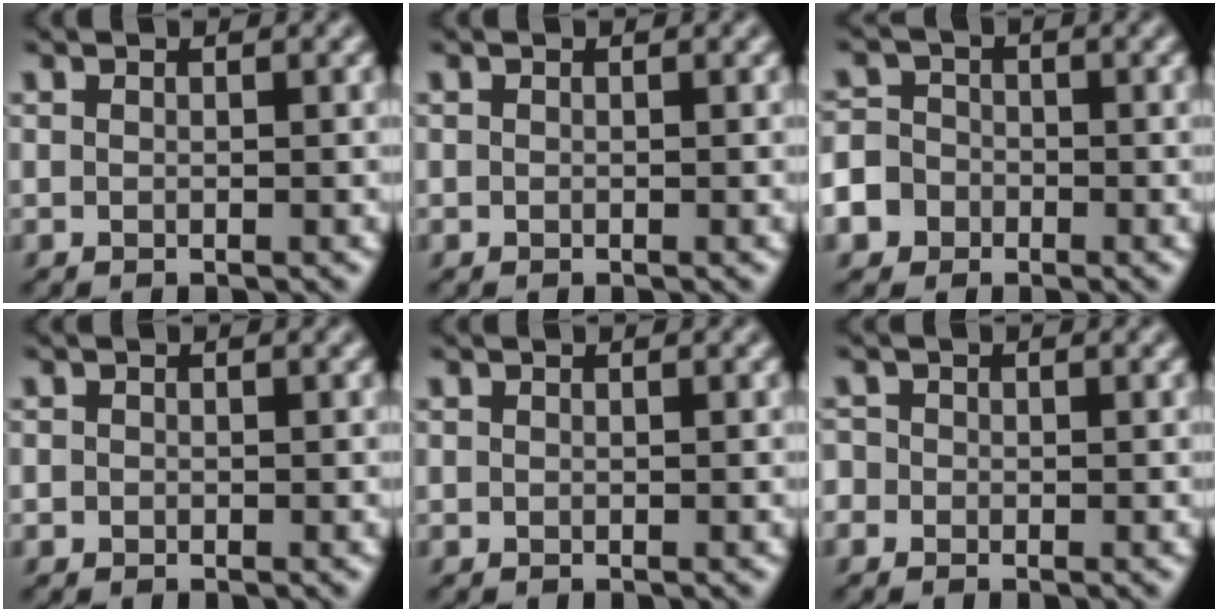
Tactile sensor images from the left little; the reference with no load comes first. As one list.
[{"total": 0.0}, {"total": 7.4, "force": [-3.8, 6.1, 1.7], "torque": [-0.047, -0.019, -0.089]}, {"total": 0.5, "force": [-0.2, 0.5, 0.1], "torque": [0.002, -0.002, -0.007]}, {"total": 0.0}, {"total": 1.5, "force": [-0.3, 1.4, 0.4], "torque": [-0.002, 0.011, -0.015]}]